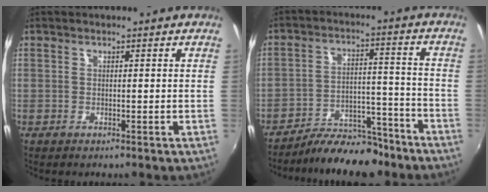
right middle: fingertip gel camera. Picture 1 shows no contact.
{"total": 12.3, "force": [-10.8, 4.1, 4.3], "torque": [-0.081, 0.018, -0.155]}